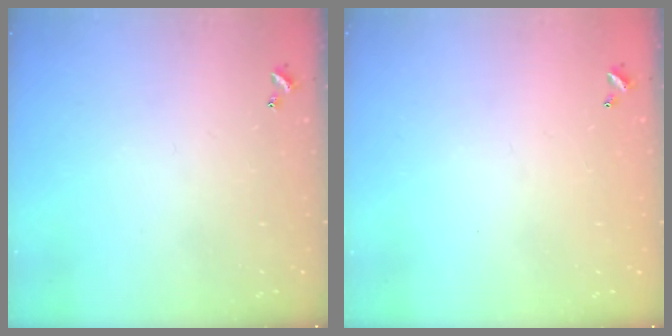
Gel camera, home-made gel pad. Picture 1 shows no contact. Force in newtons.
{"total": 2.7, "press": 2.7, "slide": 0.1}